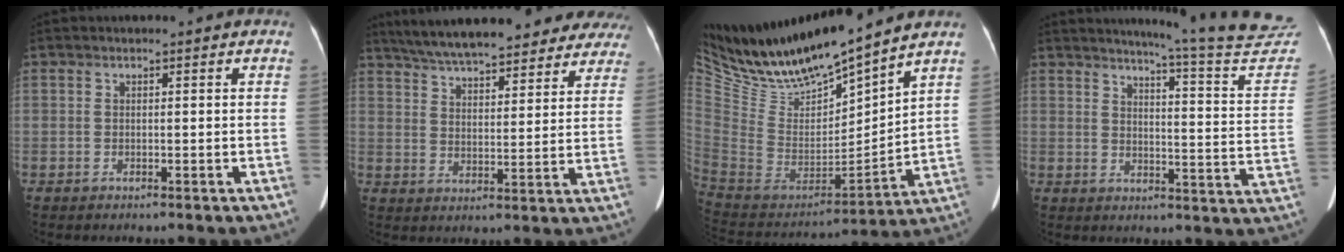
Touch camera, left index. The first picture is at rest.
{"total": 25.8, "force": [22.5, 6.8, 10.7], "torque": [-0.173, 0.005, 0.288]}
{"total": 16.3, "force": [15.4, 1.1, 5.3], "torque": [-0.123, -0.026, 0.299]}
{"total": 22.0, "force": [21.0, -1.4, 6.6], "torque": [-0.090, -0.139, 0.234]}